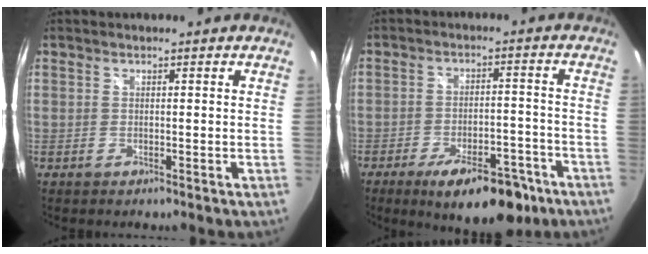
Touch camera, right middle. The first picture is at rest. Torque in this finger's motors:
{"motor_torque": [1.61, -0.53, 1.06, 0.21]}